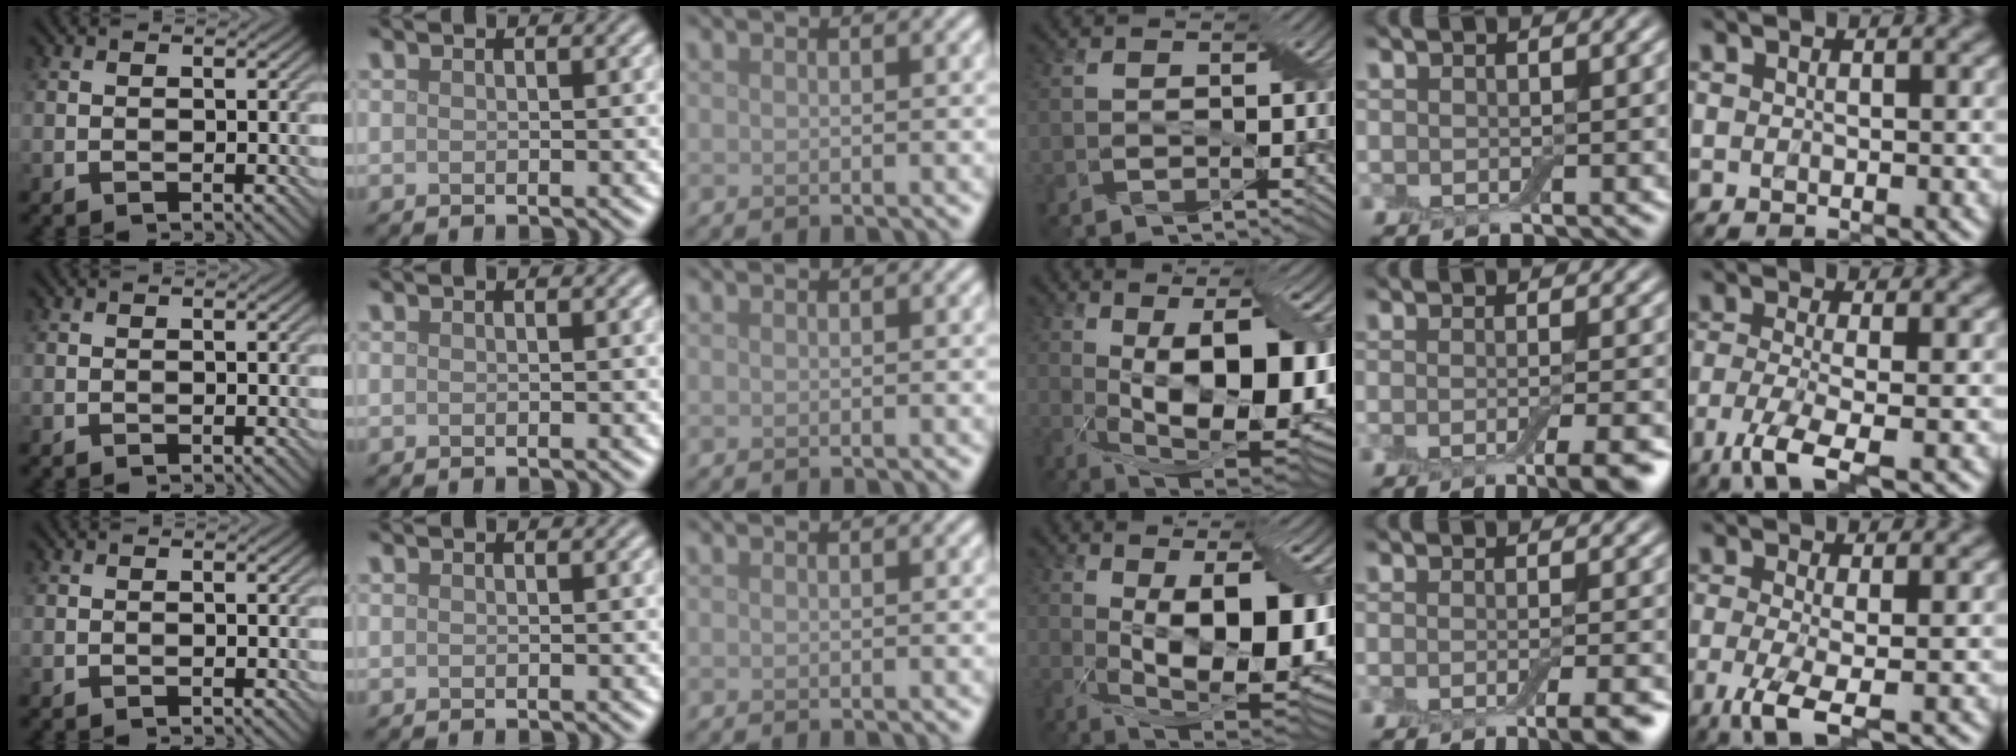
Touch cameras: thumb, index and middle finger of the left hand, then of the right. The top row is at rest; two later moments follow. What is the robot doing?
{"motion": "insert", "object": "drawer"}